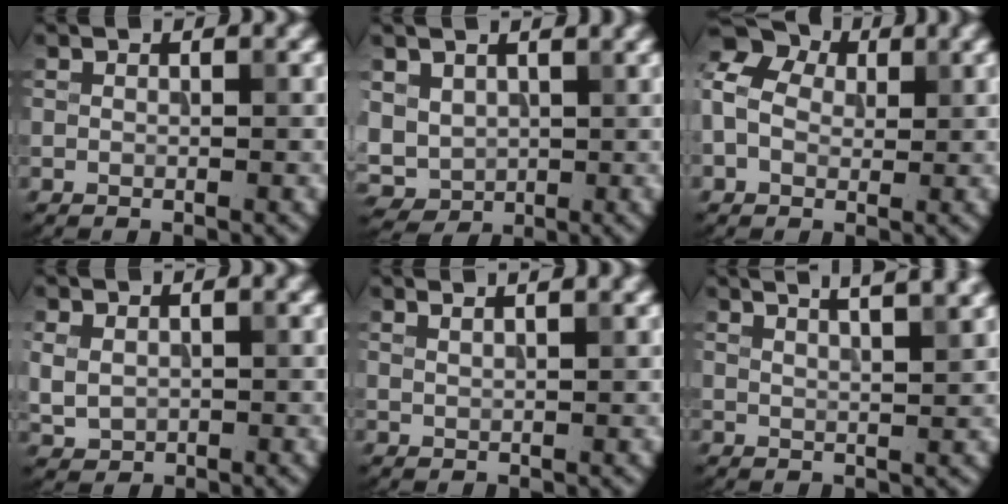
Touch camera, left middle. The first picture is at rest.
{"total": 4.9, "force": [1.4, 4.1, 2.2], "torque": [-0.067, 0.008, 0.029]}
{"total": 6.3, "force": [0.6, 4.9, 3.9], "torque": [-0.092, 0.028, -0.001]}
{"total": 2.3, "force": [0.2, 1.8, 1.4], "torque": [-0.034, -0.003, 0.006]}
{"total": 3.0, "force": [2.2, 1.2, 1.7], "torque": [-0.004, 0.017, 0.004]}
{"total": 7.0, "force": [4.9, 2.6, 4.3], "torque": [-0.025, 0.047, 0.034]}